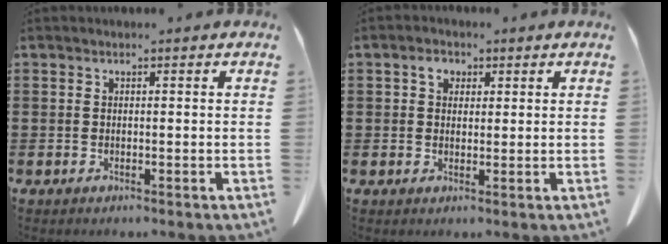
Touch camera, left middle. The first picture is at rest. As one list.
[{"total": 2.5, "force": [1.1, 1.7, 1.5], "torque": [-0.026, 0.007, 0.017]}]